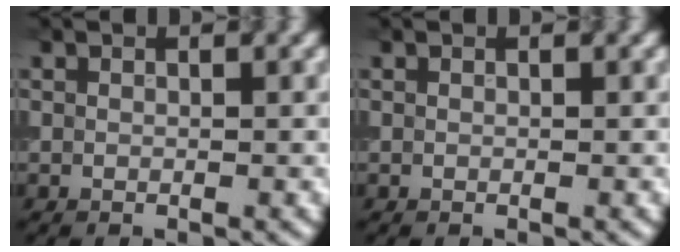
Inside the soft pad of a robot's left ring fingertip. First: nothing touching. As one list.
[{"total": 0.0}]